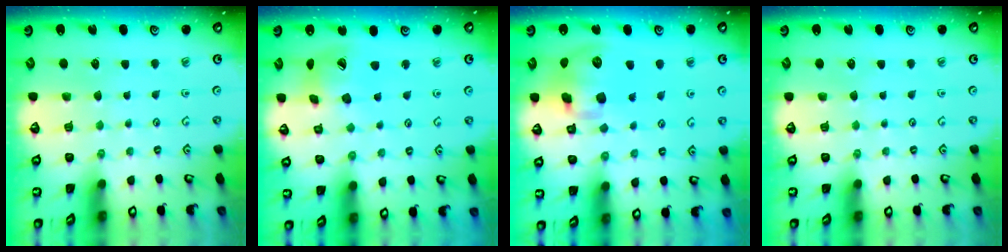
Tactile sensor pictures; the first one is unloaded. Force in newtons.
{"total": 14.6, "press": 14.4, "slide": 2.0}
{"total": 14.4, "press": 14.3, "slide": 2.3}
{"total": 0.0}